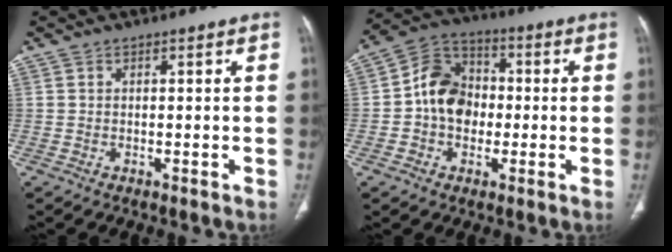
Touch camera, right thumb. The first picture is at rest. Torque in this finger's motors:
{"motor_torque": [1.73, 1.19, 1.00, -1.05, 0.07]}